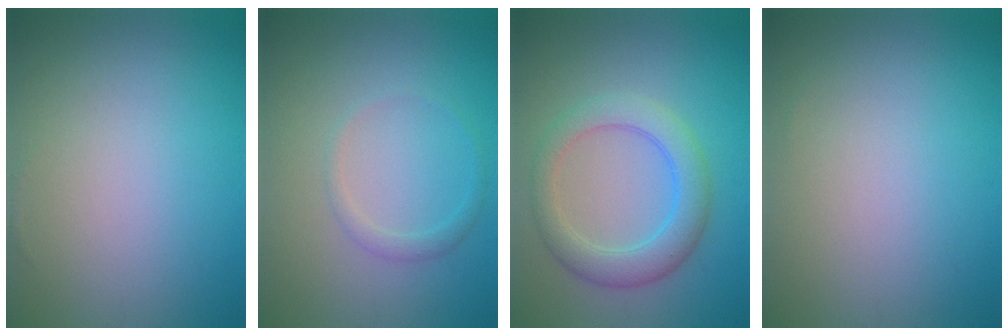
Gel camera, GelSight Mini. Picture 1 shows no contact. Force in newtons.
{"total": 1.3, "press": 1.3, "slide": 0.0}
{"total": 4.6, "press": 4.6, "slide": 0.1}
{"total": 0.0}